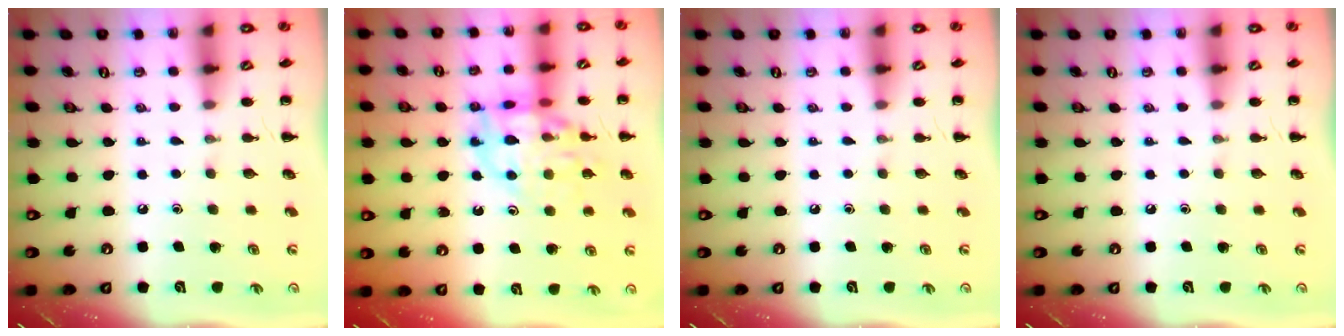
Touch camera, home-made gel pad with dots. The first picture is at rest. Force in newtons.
{"total": 14.8, "press": 14.6, "slide": 2.0}
{"total": 0.0}
{"total": 0.0}